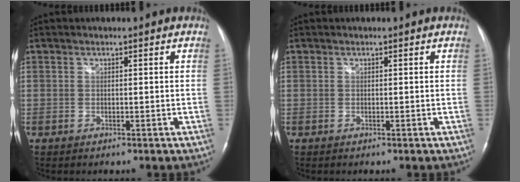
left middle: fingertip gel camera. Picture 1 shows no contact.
{"total": 0.0}